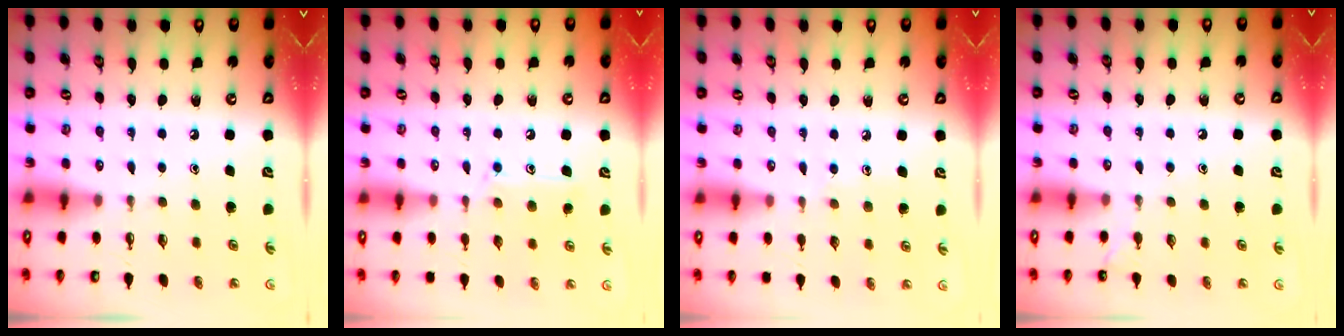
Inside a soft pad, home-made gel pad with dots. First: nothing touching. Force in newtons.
{"total": 10.8, "press": 10.8, "slide": 0.8}
{"total": 6.6, "press": 6.6, "slide": 0.7}
{"total": 2.9, "press": 2.9, "slide": 0.3}